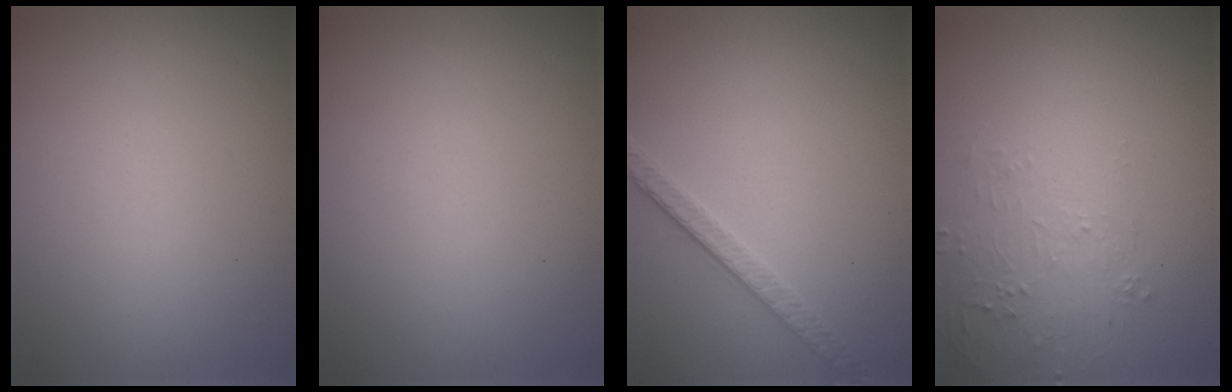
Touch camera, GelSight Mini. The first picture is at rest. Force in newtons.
{"total": 0.0}
{"total": 2.5, "press": 2.1, "slide": 1.4}
{"total": 1.7, "press": 0.5, "slide": 1.7}